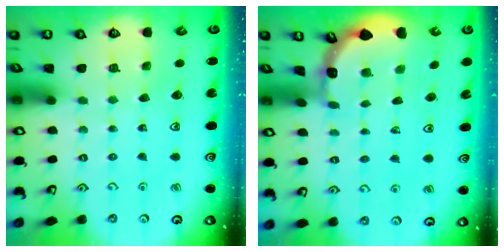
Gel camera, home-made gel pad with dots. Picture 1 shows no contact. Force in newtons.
{"total": 1.7, "press": 1.7, "slide": 0.1}